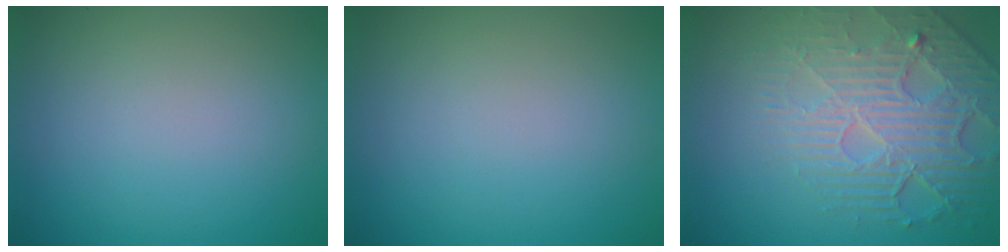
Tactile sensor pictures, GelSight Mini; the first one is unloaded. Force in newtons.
{"total": 0.0}
{"total": 5.3, "press": 4.6, "slide": 2.6}